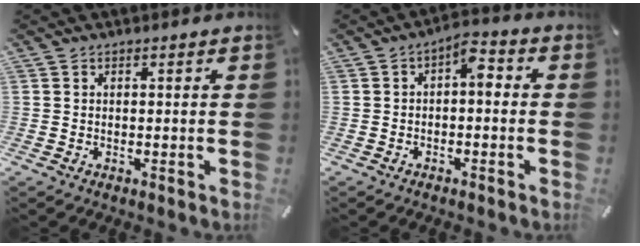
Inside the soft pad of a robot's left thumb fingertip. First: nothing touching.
{"total": 4.7, "force": [-0.5, 2.6, 3.8], "torque": [-0.051, 0.007, -0.020]}